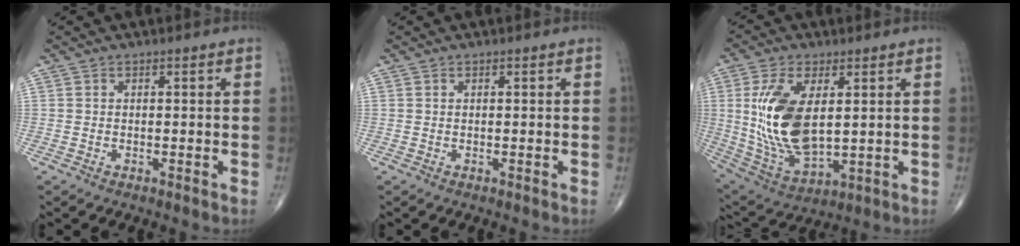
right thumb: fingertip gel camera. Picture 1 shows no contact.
{"total": 0.0}
{"total": 17.0, "force": [2.6, 8.6, 14.5], "torque": [-0.285, -0.020, 0.065]}